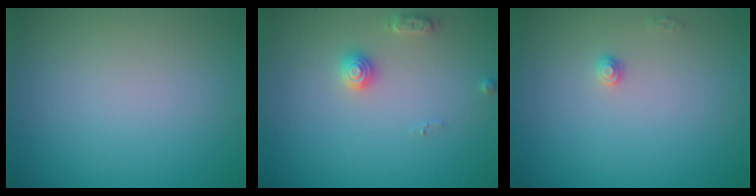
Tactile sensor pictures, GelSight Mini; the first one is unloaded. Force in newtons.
{"total": 2.0, "press": 2.0, "slide": 0.3}
{"total": 0.9, "press": 0.9, "slide": 0.1}